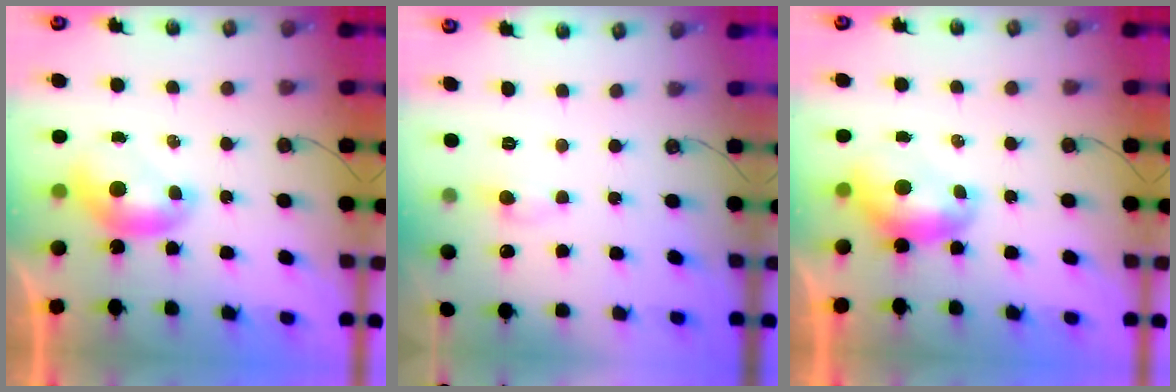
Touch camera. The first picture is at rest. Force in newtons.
{"total": 0.7, "press": 0.5, "slide": 0.6}
{"total": 0.5, "press": 0.5, "slide": 0.2}